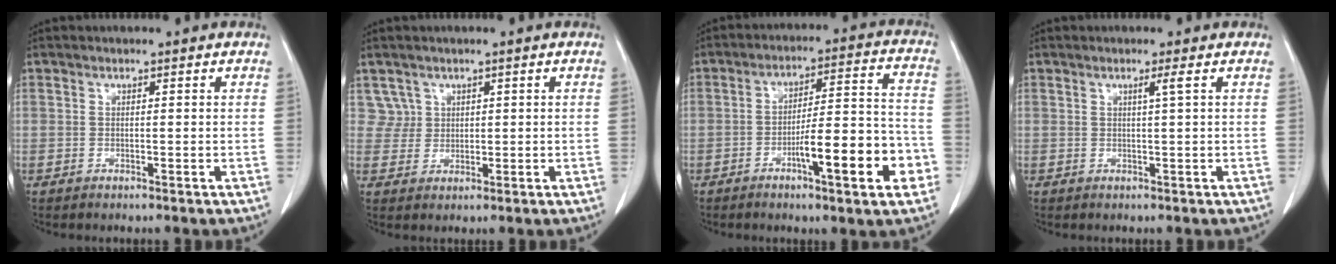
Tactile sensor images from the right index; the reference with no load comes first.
{"total": 2.7, "force": [1.4, 2.3, -0.4], "torque": [0.020, 0.006, 0.021]}
{"total": 13.3, "force": [-5.3, 1.9, 12.0], "torque": [-0.178, 0.015, -0.076]}
{"total": 1.2, "force": [0.4, -0.5, 1.0], "torque": [-0.022, -0.003, 0.011]}